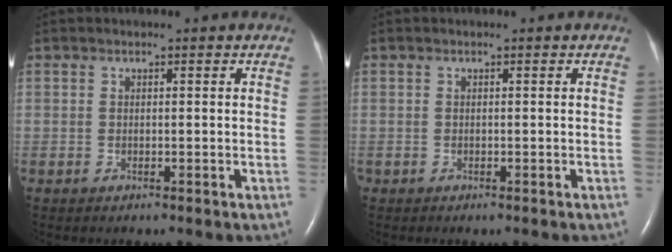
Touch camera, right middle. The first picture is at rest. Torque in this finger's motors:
{"motor_torque": [-0.21, -0.09, -0.03, 0.00]}